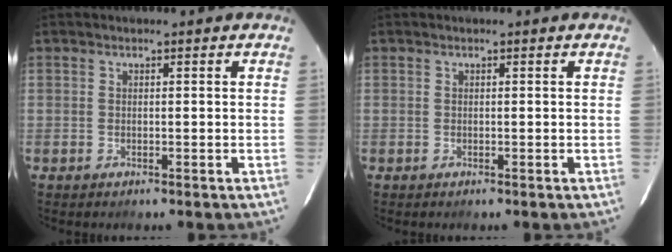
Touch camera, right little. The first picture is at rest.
{"total": 0.0}